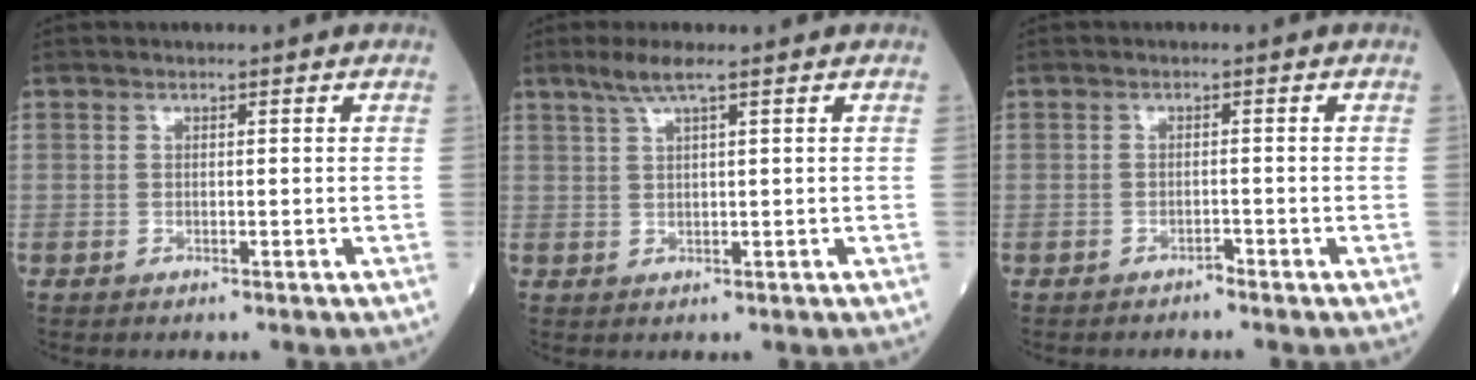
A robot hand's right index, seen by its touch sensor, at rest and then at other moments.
{"total": 3.2, "force": [2.2, -0.3, 2.3], "torque": [-0.059, 0.006, 0.049]}
{"total": 0.7, "force": [-0.7, 0.0, 0.1], "torque": [-0.004, -0.001, -0.011]}